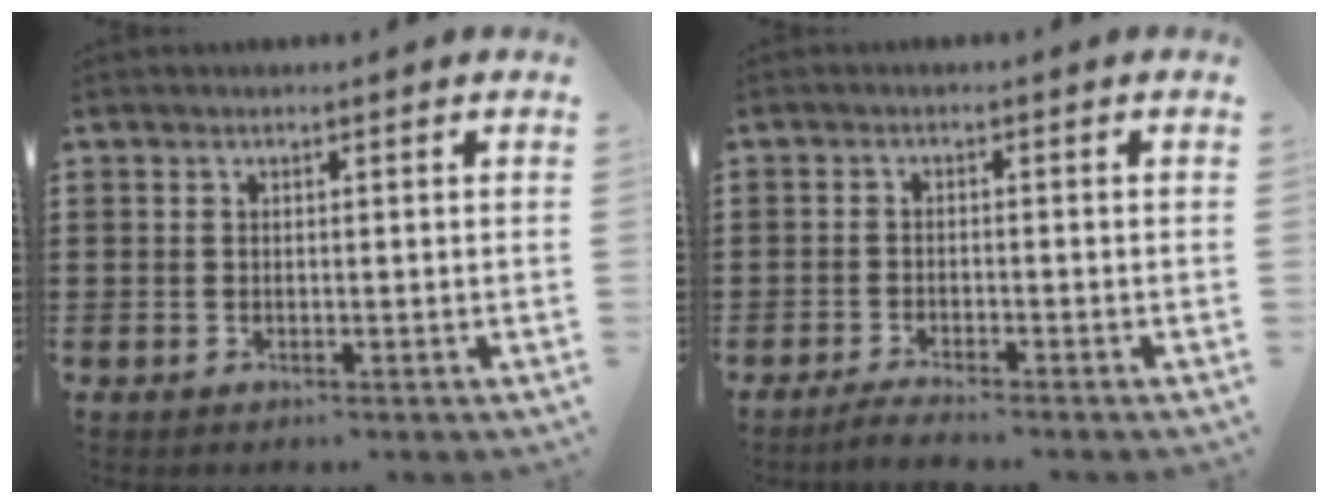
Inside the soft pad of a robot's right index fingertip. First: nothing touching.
{"total": 1.9, "force": [-1.9, -0.2, 0.4], "torque": [-0.005, 0.000, -0.036]}